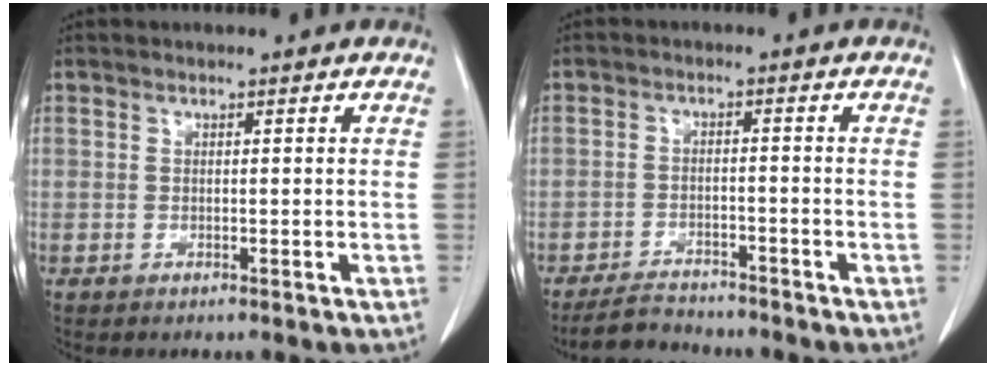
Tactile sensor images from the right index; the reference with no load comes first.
{"total": 4.8, "force": [-4.6, 1.3, 0.6], "torque": [-0.015, -0.011, -0.080]}